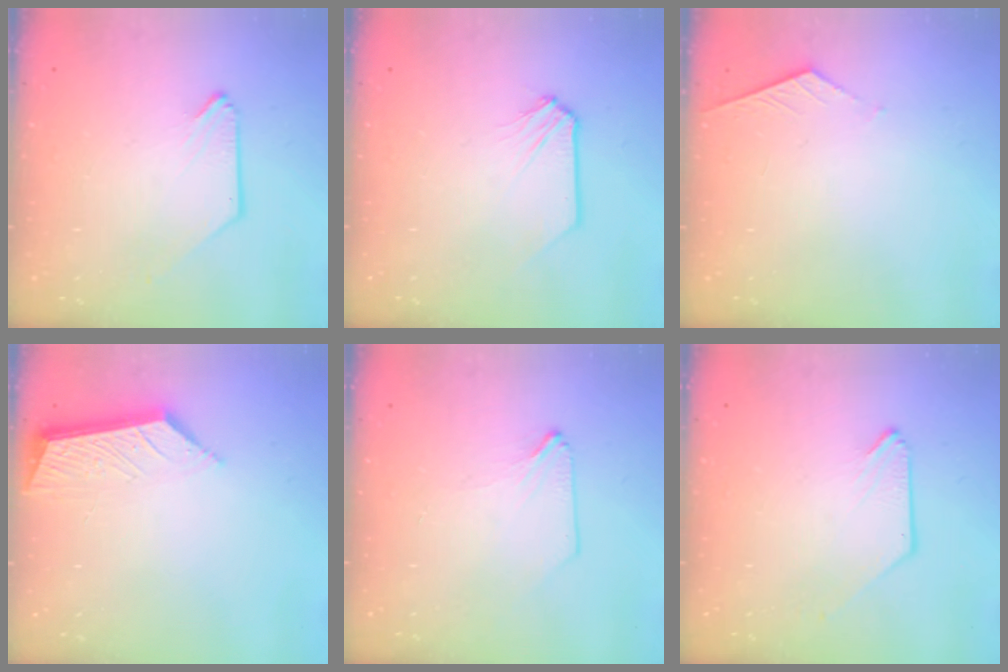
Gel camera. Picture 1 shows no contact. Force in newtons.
{"total": 0.0}
{"total": 4.1, "press": 4.1, "slide": 0.3}
{"total": 6.3, "press": 6.3, "slide": 0.2}
{"total": 0.6, "press": 0.6, "slide": 0.1}
{"total": 0.0}